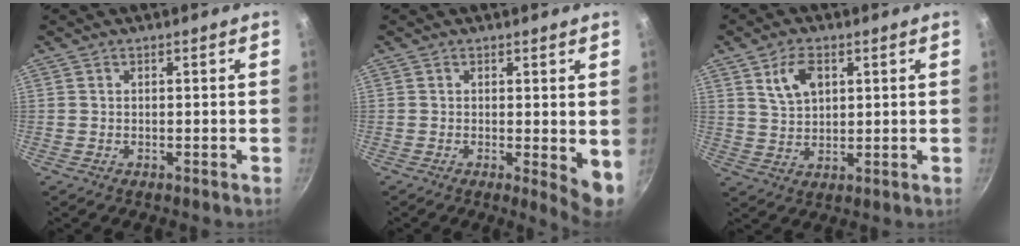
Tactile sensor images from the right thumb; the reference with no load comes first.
{"total": 5.1, "force": [0.0, 1.4, 4.9], "torque": [-0.065, -0.014, 0.001]}
{"total": 6.6, "force": [2.8, 3.9, 4.5], "torque": [-0.071, -0.012, 0.059]}